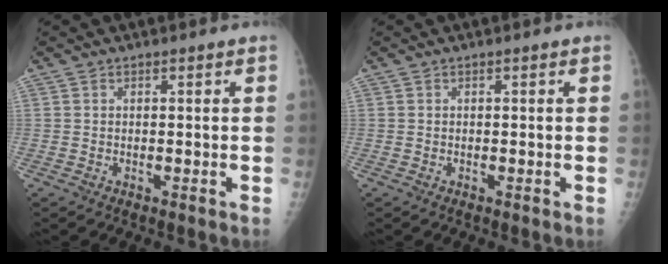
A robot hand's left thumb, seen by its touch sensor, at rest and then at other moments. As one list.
[{"total": 0.0}]